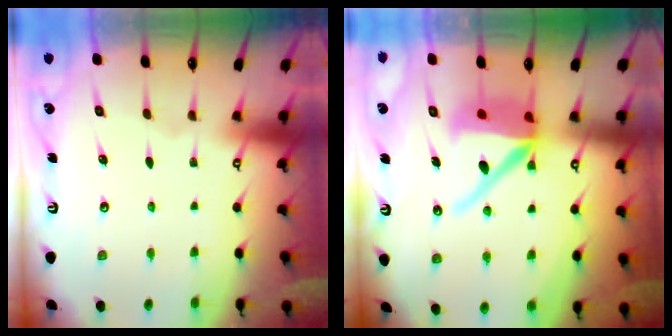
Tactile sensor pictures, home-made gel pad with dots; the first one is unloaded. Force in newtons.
{"total": 10.3, "press": 10.2, "slide": 1.2}